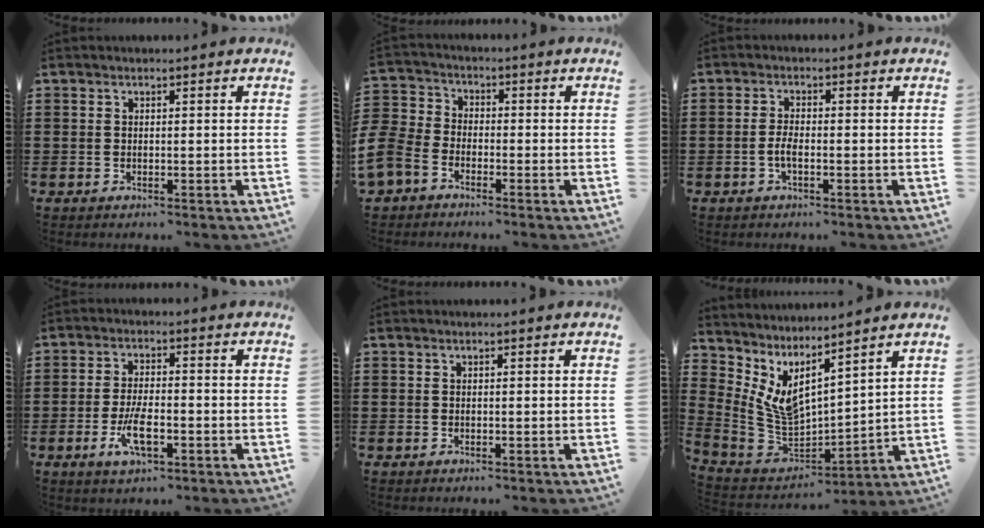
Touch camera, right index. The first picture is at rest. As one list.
[{"total": 5.5, "force": [-3.7, 3.5, 2.1], "torque": [-0.082, -0.002, -0.082]}, {"total": 2.5, "force": [-0.8, 0.7, 2.2], "torque": [-0.049, -0.001, -0.016]}, {"total": 5.9, "force": [-2.1, 2.1, 5.1], "torque": [-0.111, -0.006, -0.042]}, {"total": 0.0}, {"total": 6.4, "force": [3.7, 2.9, 4.4], "torque": [-0.127, -0.050, 0.063]}]